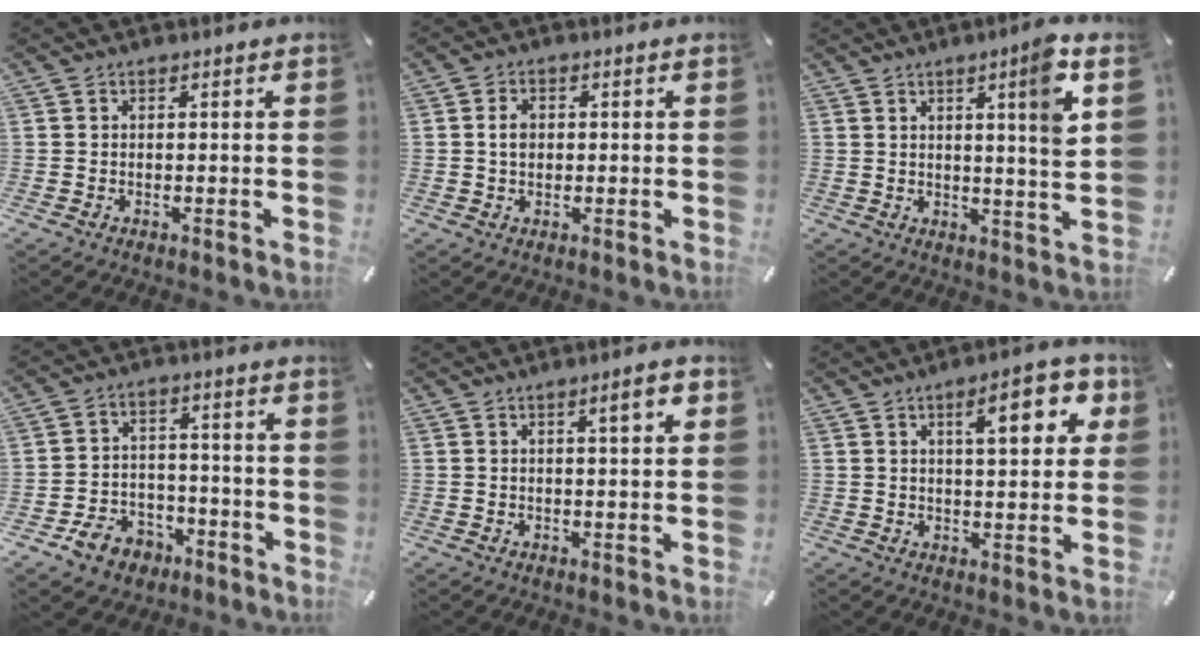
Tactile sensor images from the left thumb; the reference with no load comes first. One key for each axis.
{"total": 3.3, "fx": 0.2, "fy": 2.5, "fz": 2.2, "tx": -0.038, "ty": 0.003, "tz": 0.000}
{"total": 9.4, "fx": 4.3, "fy": 0.0, "fz": 8.4, "tx": -0.119, "ty": -0.024, "tz": 0.057}
{"total": 8.6, "fx": -4.8, "fy": 6.6, "fz": 2.6, "tx": -0.053, "ty": 0.048, "tz": -0.084}
{"total": 5.3, "fx": 2.3, "fy": 0.8, "fz": 4.7, "tx": -0.071, "ty": -0.006, "tz": 0.032}
{"total": 10.2, "fx": 4.4, "fy": 3.7, "fz": 8.4, "tx": -0.111, "ty": -0.010, "tz": 0.066}